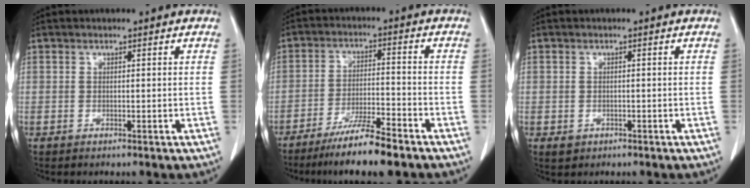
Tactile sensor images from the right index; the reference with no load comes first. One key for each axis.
{"total": 9.1, "fx": -7.0, "fy": 0.2, "fz": 5.8, "tx": -0.100, "ty": -0.023, "tz": -0.124}
{"total": 1.6, "fx": -0.5, "fy": 1.5, "fz": 0.3, "tx": 0.000, "ty": 0.004, "tz": -0.001}